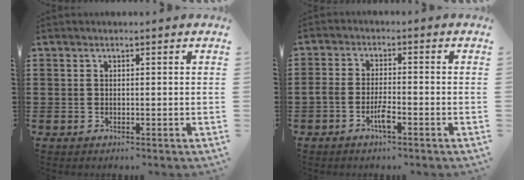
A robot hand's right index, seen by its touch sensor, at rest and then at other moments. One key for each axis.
{"total": 3.2, "fx": -2.0, "fy": 0.8, "fz": 2.4, "tx": -0.055, "ty": 0.001, "tz": -0.041}